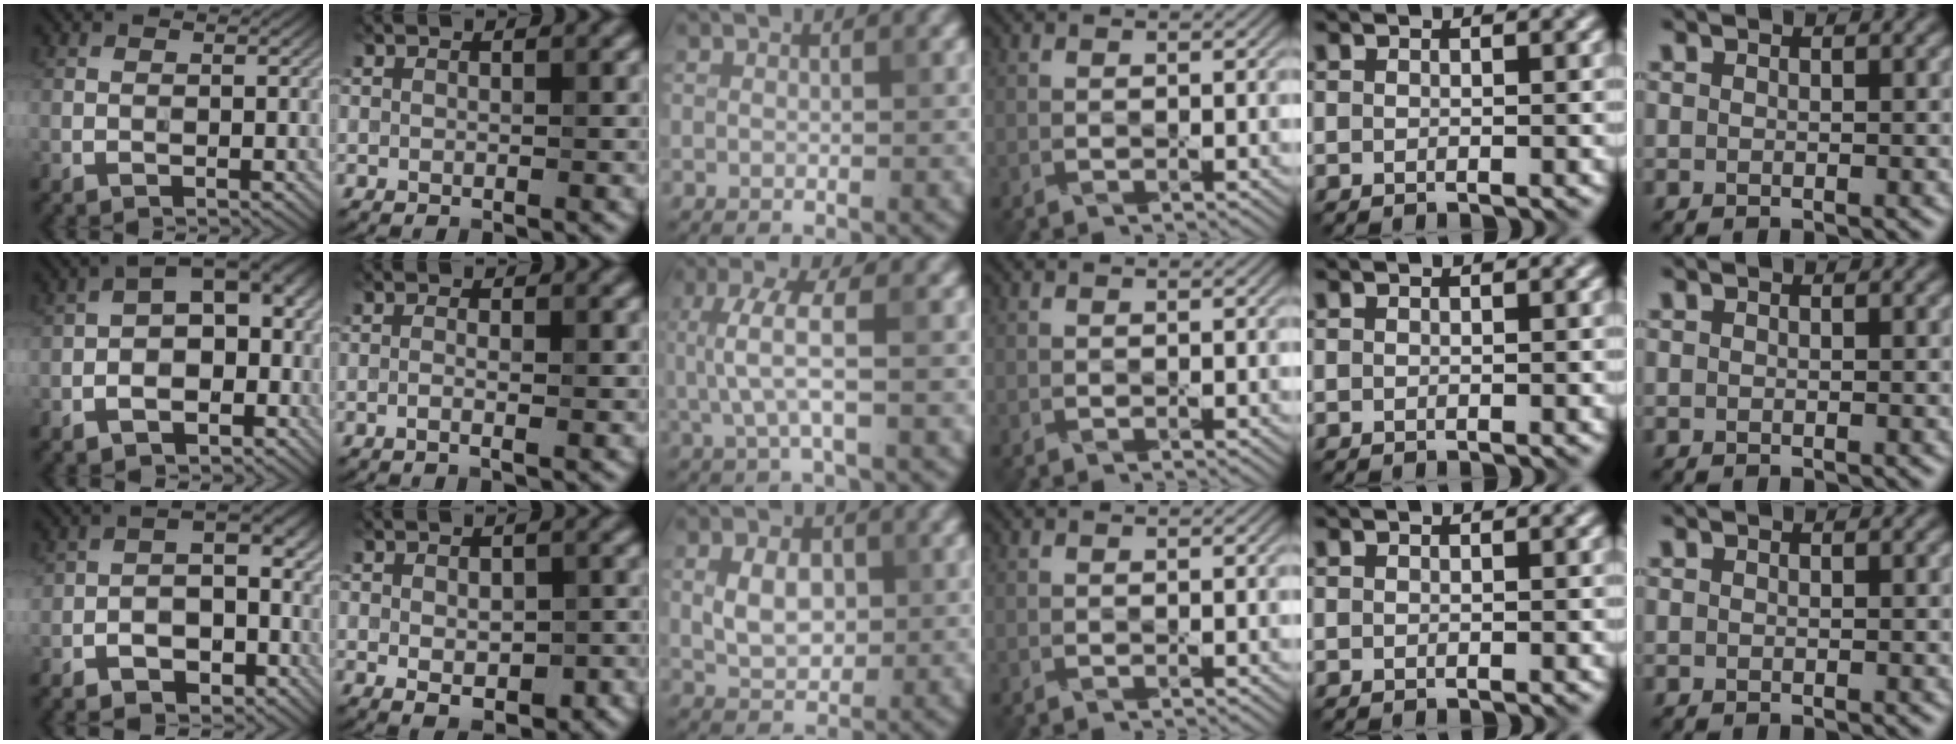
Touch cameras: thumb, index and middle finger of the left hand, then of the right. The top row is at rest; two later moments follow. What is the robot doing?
{"motion": "wipe", "object": "phone"}